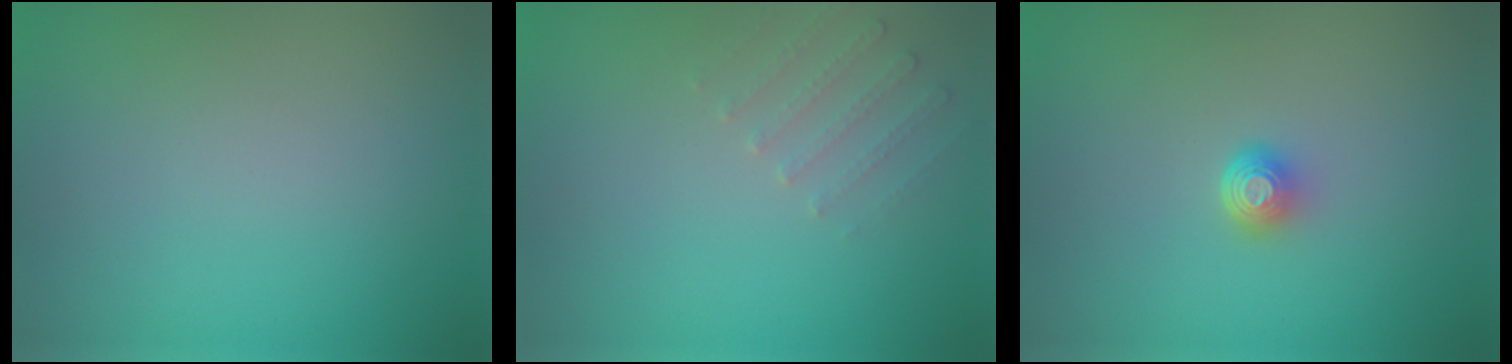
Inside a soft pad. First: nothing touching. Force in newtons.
{"total": 1.6, "press": 1.6, "slide": 0.4}
{"total": 1.8, "press": 1.3, "slide": 1.3}